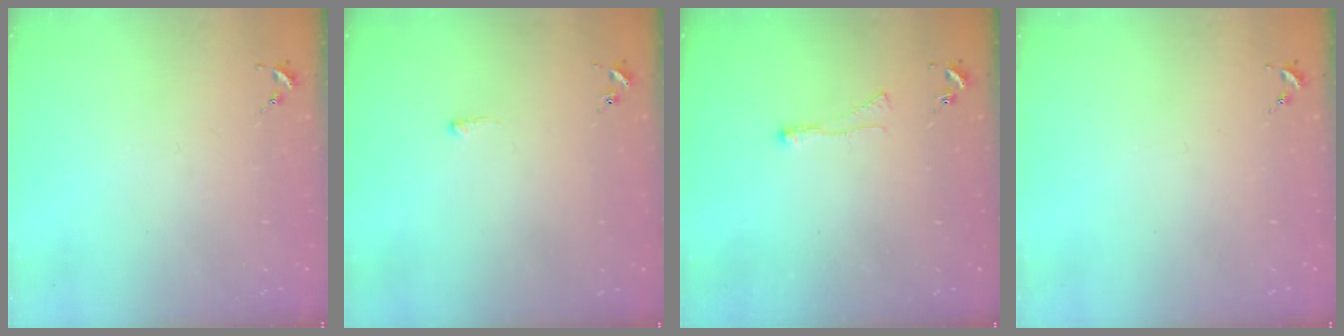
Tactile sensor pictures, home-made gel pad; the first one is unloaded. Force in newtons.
{"total": 1.5, "press": 1.5, "slide": 0.4}
{"total": 3.0, "press": 2.9, "slide": 0.6}
{"total": 0.0}